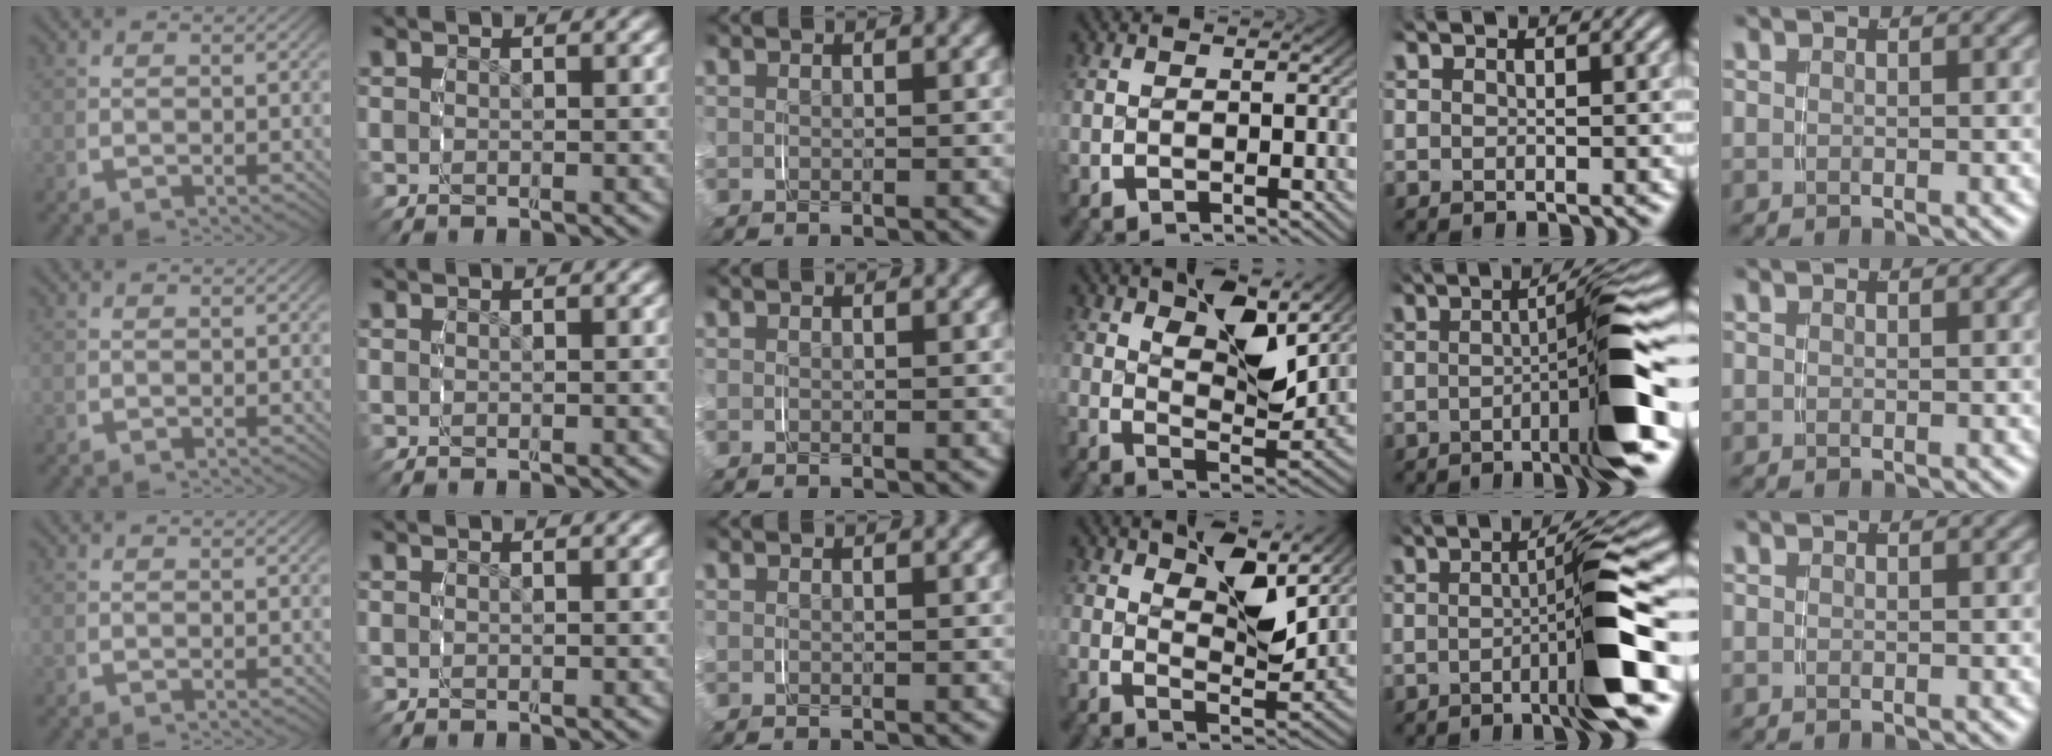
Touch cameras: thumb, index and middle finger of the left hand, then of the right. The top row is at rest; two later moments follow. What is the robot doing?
{"motion": "grasp_and_lifting", "object": "jar lid"}